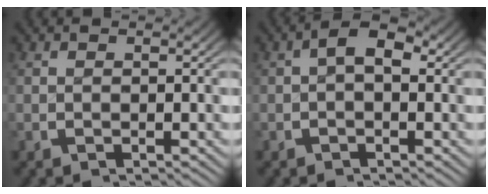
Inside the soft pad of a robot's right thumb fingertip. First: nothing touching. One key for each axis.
{"total": 3.3, "fx": 0.6, "fy": 2.0, "fz": 2.6, "tx": -0.037, "ty": 0.006, "tz": 0.000}